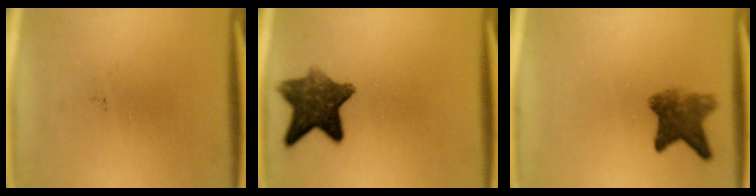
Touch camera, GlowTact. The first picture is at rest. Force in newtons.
{"total": 9.2}
{"total": 5.8}